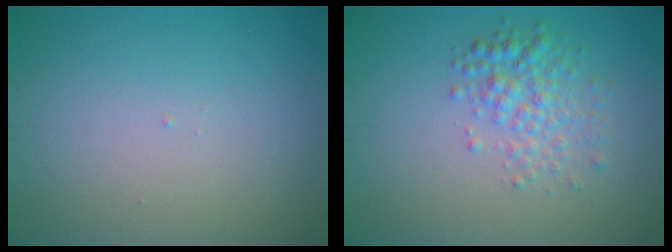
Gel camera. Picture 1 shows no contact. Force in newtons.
{"total": 3.0, "press": 3.0, "slide": 0.1}